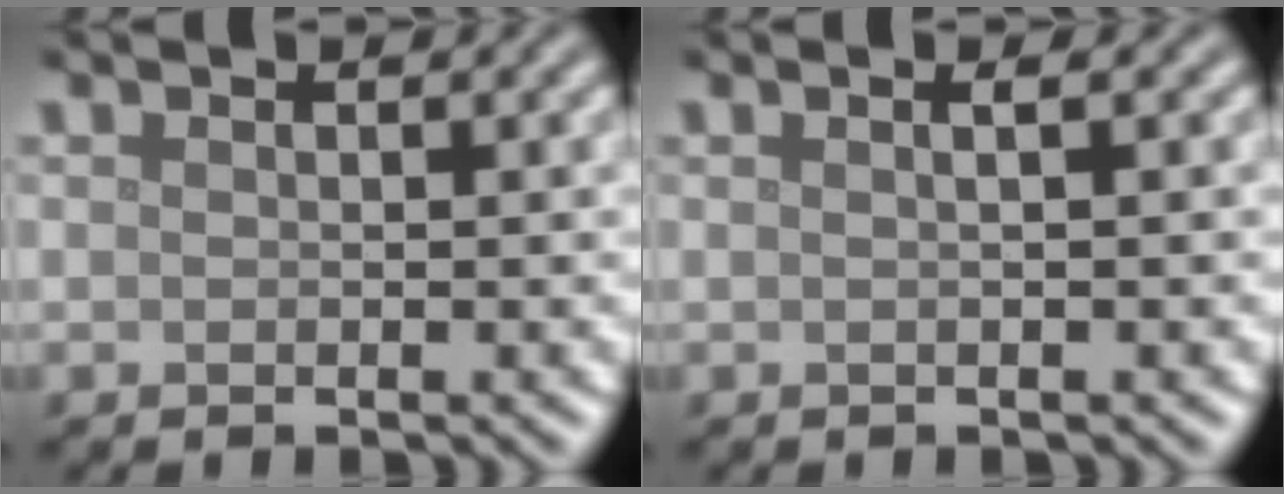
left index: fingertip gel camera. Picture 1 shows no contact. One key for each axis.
{"total": 1.5, "fx": 0.4, "fy": 0.5, "fz": 1.3, "tx": -0.011, "ty": 0.001, "tz": -0.008}